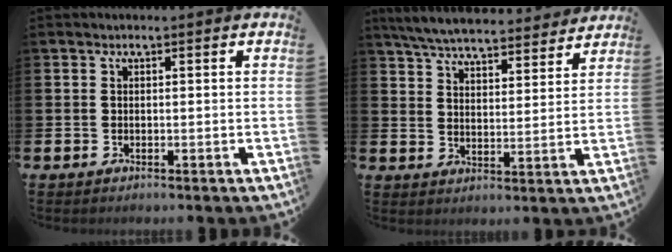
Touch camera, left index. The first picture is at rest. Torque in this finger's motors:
{"motor_torque": [1.06, -1.07, 0.63, 0.16]}